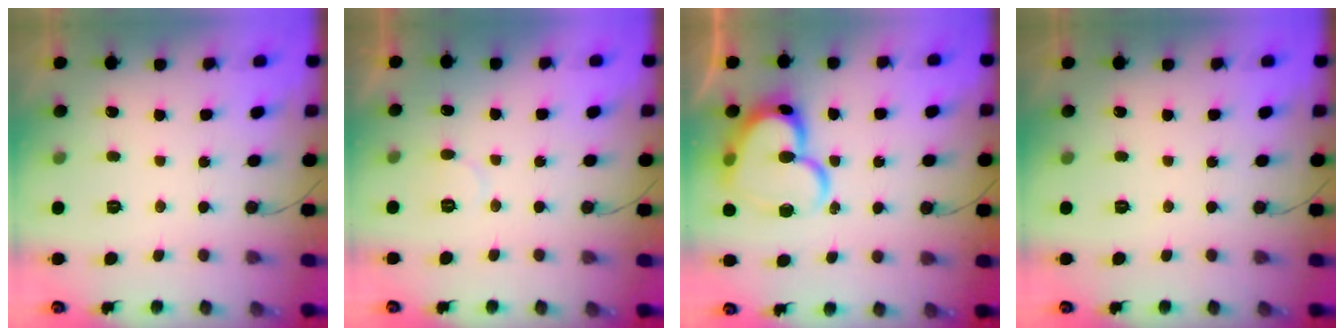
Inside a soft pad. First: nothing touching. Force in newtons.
{"total": 4.3, "press": 4.3, "slide": 0.4}
{"total": 19.9, "press": 19.8, "slide": 2.3}
{"total": 0.0}